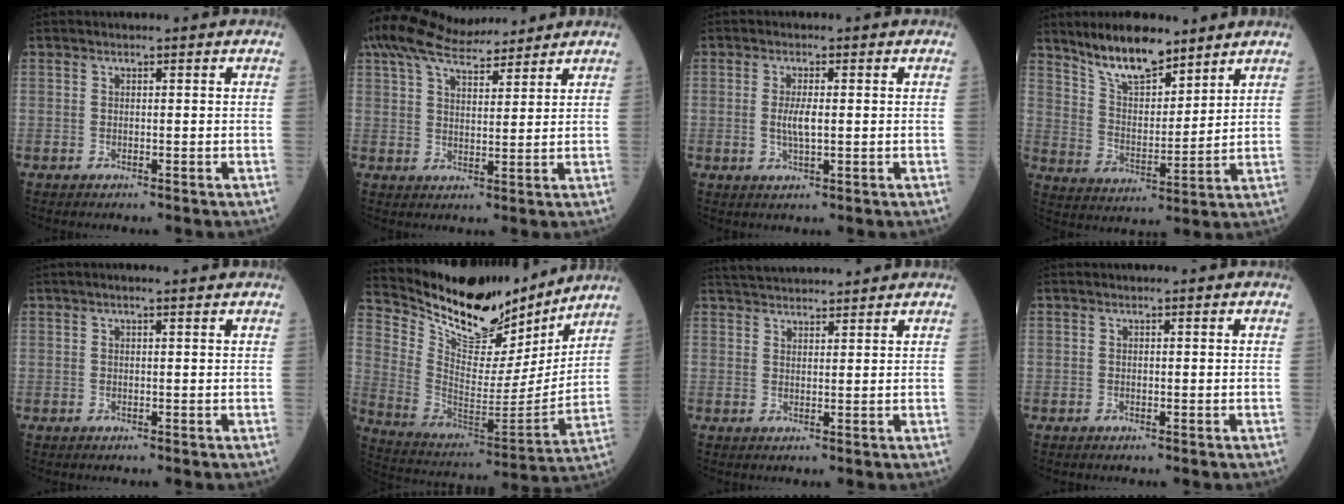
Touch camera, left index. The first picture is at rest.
{"total": 12.4, "force": [11.1, 2.1, 5.1], "torque": [-0.103, 0.035, 0.191]}
{"total": 3.0, "force": [0.0, 0.6, 3.0], "torque": [-0.064, -0.003, 0.002]}
{"total": 10.7, "force": [8.7, 3.1, 5.4], "torque": [-0.103, 0.002, 0.166]}
{"total": 1.6, "force": [1.2, 0.0, 1.0], "torque": [-0.018, 0.014, 0.018]}
{"total": 20.0, "force": [18.1, 5.2, 6.7], "torque": [-0.133, -0.032, 0.300]}
{"total": 7.7, "force": [7.3, 1.0, 2.3], "torque": [-0.042, 0.036, 0.114]}
{"total": 0.0}